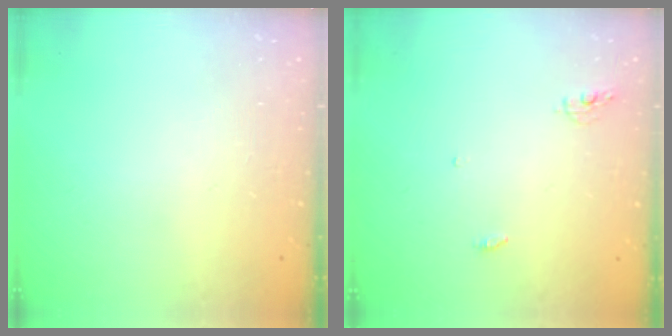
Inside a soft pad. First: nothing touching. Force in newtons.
{"total": 4.2, "press": 4.2, "slide": 0.4}